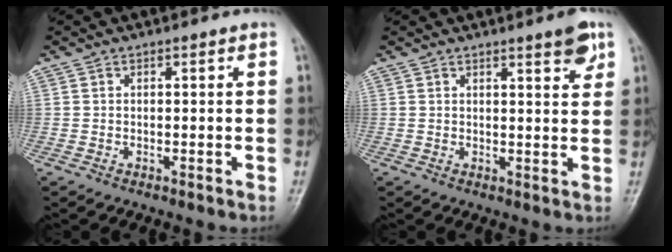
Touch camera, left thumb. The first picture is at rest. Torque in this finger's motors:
{"motor_torque": [-0.01, 0.02, 0.11, 0.04, 0.11]}